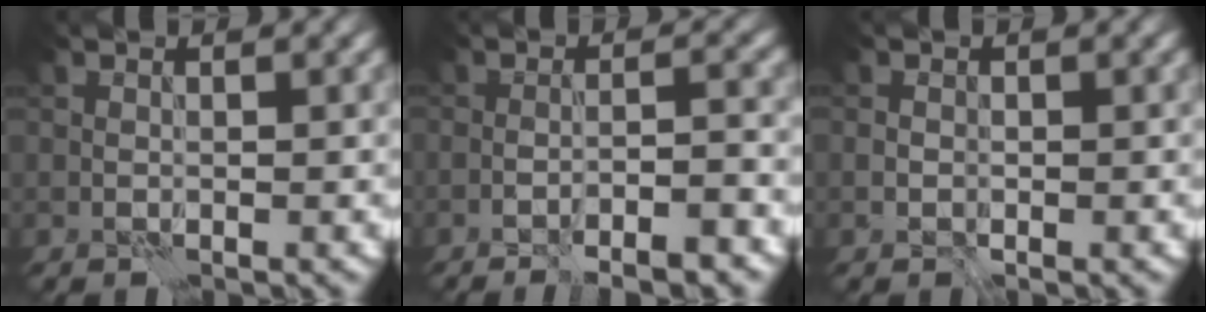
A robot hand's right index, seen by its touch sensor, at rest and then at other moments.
{"total": 5.4, "force": [-3.9, 1.0, 3.7], "torque": [-0.041, 0.014, -0.057]}
{"total": 1.0, "force": [-0.3, 0.9, 0.3], "torque": [-0.003, -0.001, -0.008]}